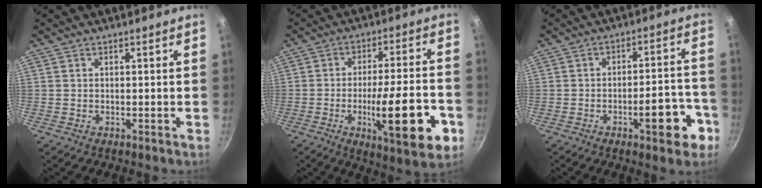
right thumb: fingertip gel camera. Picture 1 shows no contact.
{"total": 18.4, "force": [-6.1, 4.6, 16.7], "torque": [-0.230, 0.021, -0.085]}
{"total": 12.9, "force": [-5.4, 4.4, 10.9], "torque": [-0.115, 0.036, -0.071]}